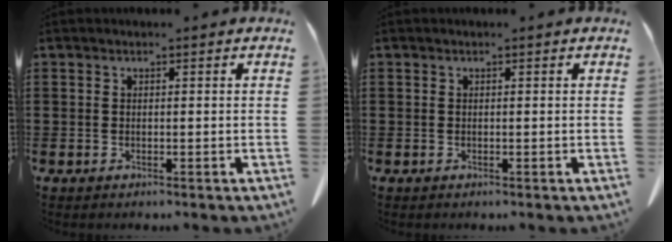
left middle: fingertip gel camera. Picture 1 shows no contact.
{"total": 0.0}